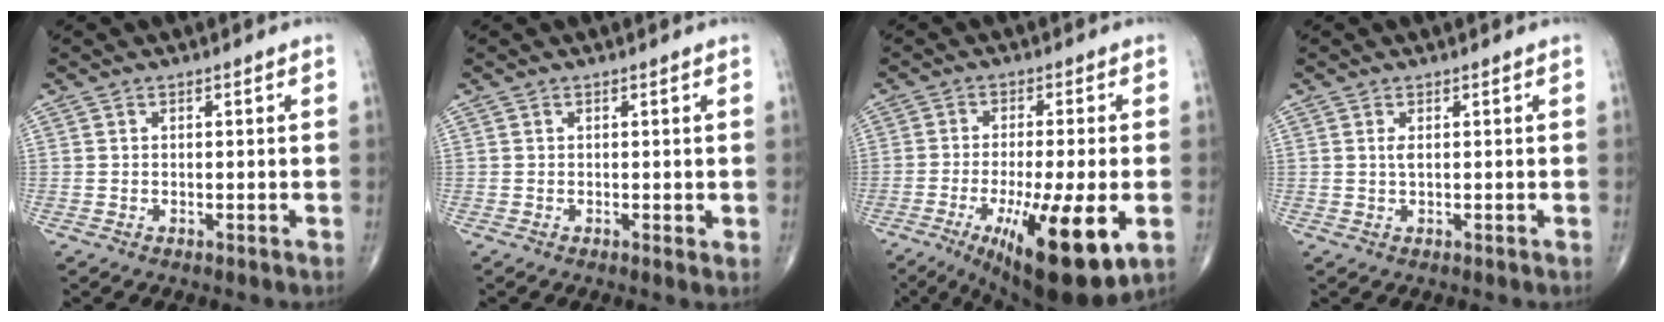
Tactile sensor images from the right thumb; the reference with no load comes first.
{"total": 0.8, "force": [0.0, 0.3, 0.8], "torque": [-0.007, -0.003, -0.003]}
{"total": 18.9, "force": [-6.3, 4.8, 17.1], "torque": [-0.250, -0.018, -0.083]}
{"total": 1.1, "force": [0.3, 0.3, 1.0], "torque": [-0.025, 0.000, 0.007]}